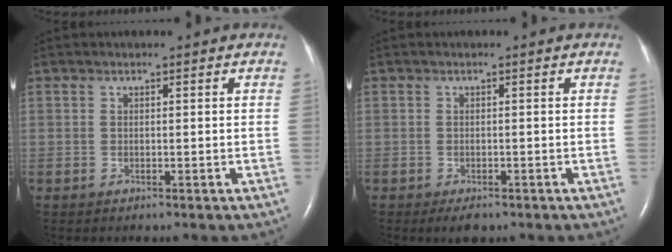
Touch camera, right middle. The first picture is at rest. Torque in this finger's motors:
{"motor_torque": [0.32, -0.23, 0.00, 0.00]}